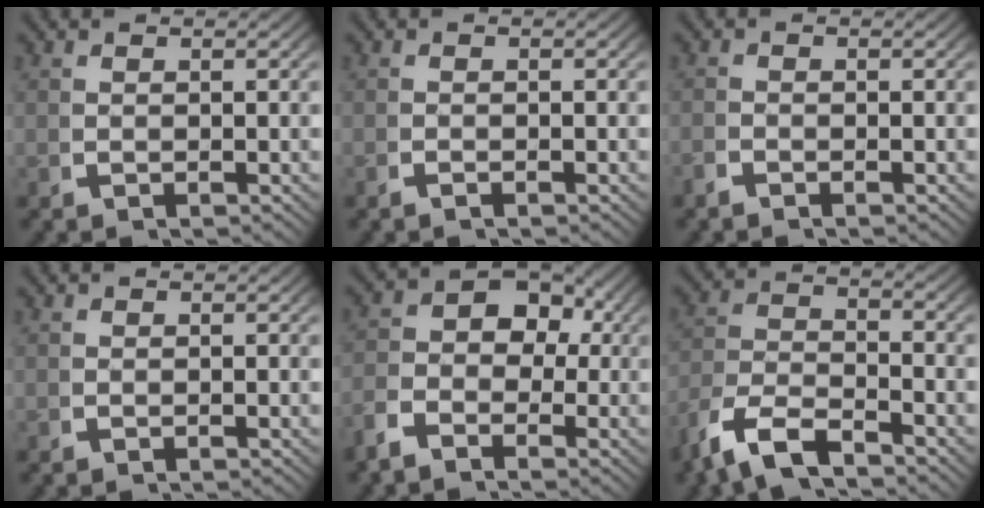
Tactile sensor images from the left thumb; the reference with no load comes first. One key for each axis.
{"total": 0.6, "fx": -0.5, "fy": 0.2, "fz": 0.2, "tx": -0.003, "ty": 0.000, "tz": -0.013}
{"total": 1.0, "fx": -0.9, "fy": 0.4, "fz": 0.2, "tx": -0.002, "ty": -0.003, "tz": -0.021}
{"total": 0.0}
{"total": 5.2, "fx": -0.8, "fy": 3.7, "fz": 3.5, "tx": -0.059, "ty": -0.008, "tz": -0.021}
{"total": 6.7, "fx": -3.6, "fy": 3.9, "fz": 4.0, "tx": -0.087, "ty": -0.019, "tz": -0.061}